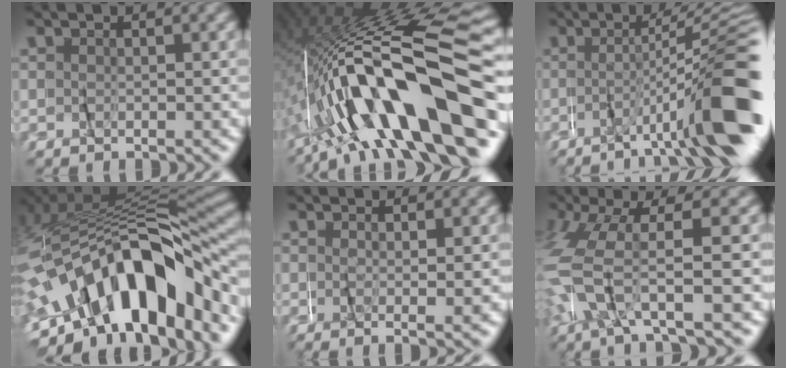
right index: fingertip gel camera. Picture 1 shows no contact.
{"total": 14.3, "force": [-2.5, 4.1, 13.5], "torque": [-0.257, 0.017, -0.035]}
{"total": 8.8, "force": [-5.4, -1.0, 6.9], "torque": [-0.072, 0.005, -0.081]}
{"total": 11.9, "force": [-5.5, 5.6, 9.0], "torque": [-0.167, -0.002, -0.078]}
{"total": 2.8, "force": [-1.3, -2.4, -0.5], "torque": [0.002, -0.013, -0.014]}
{"total": 5.4, "force": [-1.8, 1.5, 4.8], "torque": [-0.136, -0.010, -0.029]}